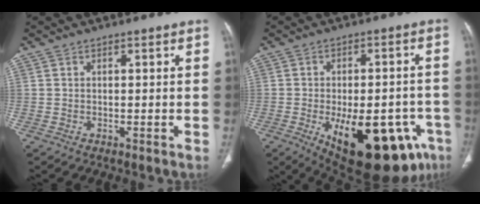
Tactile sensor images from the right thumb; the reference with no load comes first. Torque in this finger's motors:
{"motor_torque": [2.55, 2.46, 1.32, -1.33, 0.43]}